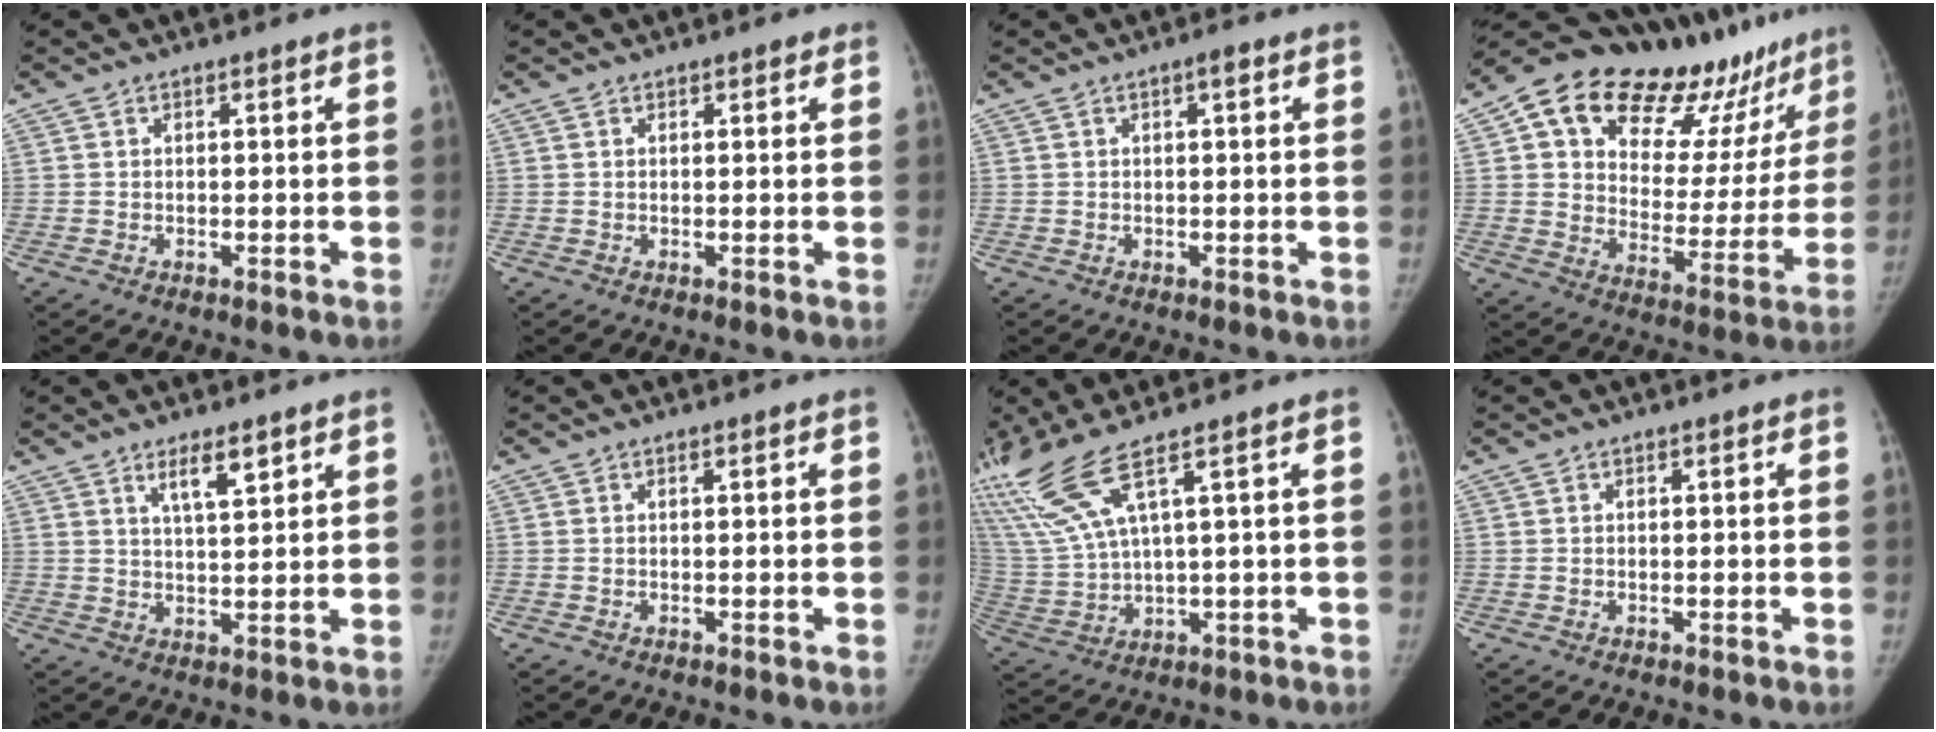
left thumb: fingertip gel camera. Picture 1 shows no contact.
{"total": 0.8, "force": [0.5, 0.5, 0.3], "torque": [0.003, -0.002, 0.003]}
{"total": 1.2, "force": [0.5, 0.4, 1.1], "torque": [-0.015, 0.003, 0.003]}
{"total": 26.5, "force": [18.0, 13.9, 13.6], "torque": [-0.164, -0.052, 0.265]}
{"total": 5.3, "force": [3.3, 1.2, 3.9], "torque": [-0.059, -0.026, 0.060]}
{"total": 0.0}
{"total": 12.5, "force": [7.6, 0.7, 9.9], "torque": [-0.246, -0.024, 0.169]}
{"total": 0.0}